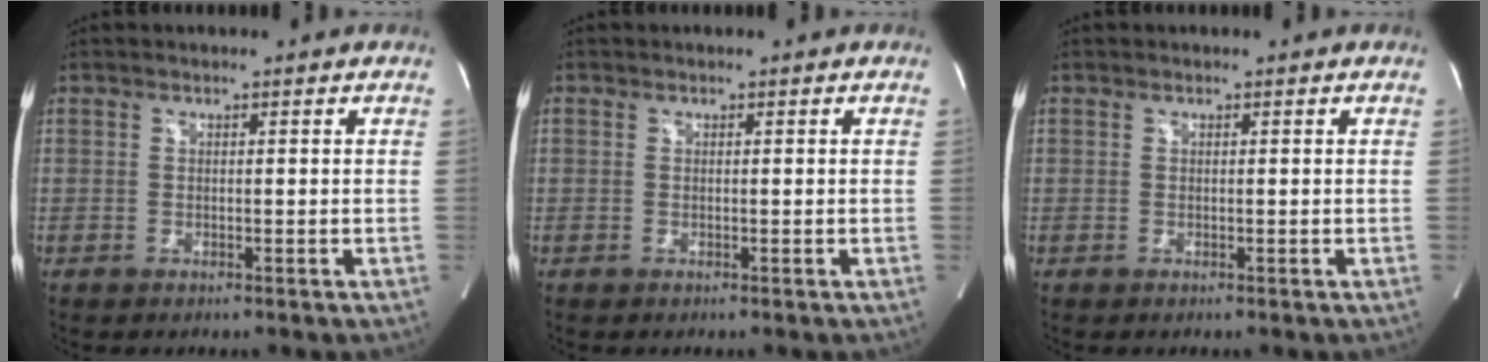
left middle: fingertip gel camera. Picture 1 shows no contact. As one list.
[{"total": 0.0}, {"total": 0.0}]